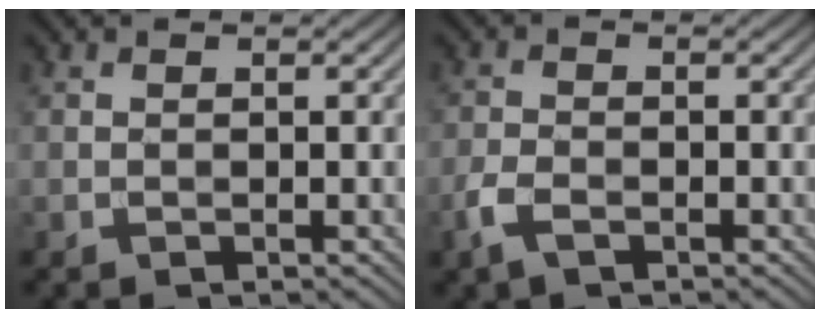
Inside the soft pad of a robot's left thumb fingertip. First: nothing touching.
{"total": 3.1, "force": [-1.9, 1.4, 2.0], "torque": [-0.050, -0.005, -0.043]}